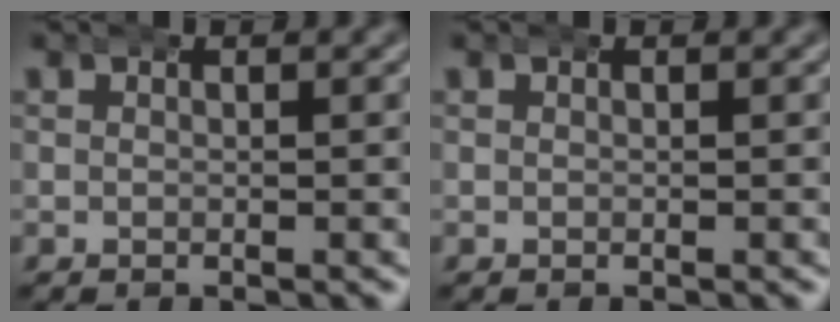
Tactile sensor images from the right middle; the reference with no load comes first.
{"total": 0.0}